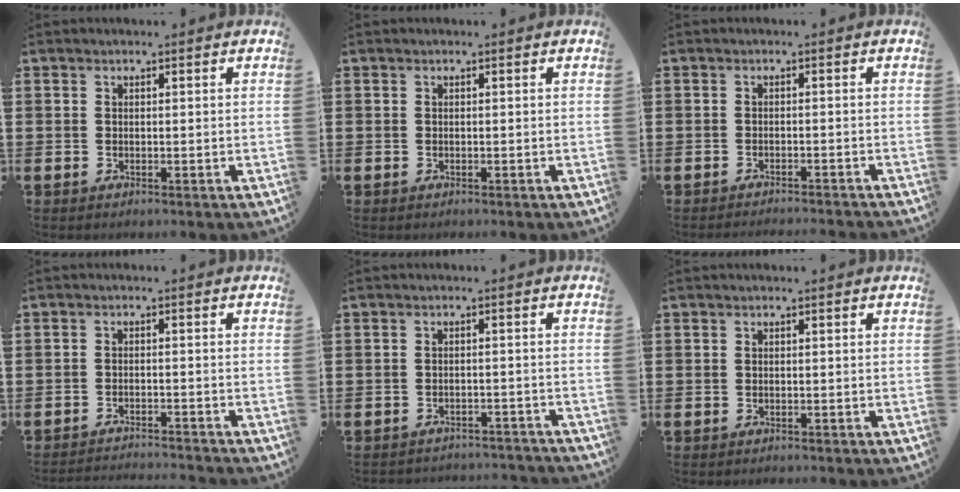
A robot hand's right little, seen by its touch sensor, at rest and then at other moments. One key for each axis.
{"total": 0.0}
{"total": 1.2, "fx": -1.2, "fy": -0.2, "fz": 0.0, "tx": 0.001, "ty": 0.002, "tz": -0.025}
{"total": 2.0, "fx": -2.0, "fy": -0.3, "fz": -0.1, "tx": -0.001, "ty": 0.003, "tz": -0.042}
{"total": 1.9, "fx": -1.9, "fy": 0.0, "fz": -0.2, "tx": -0.003, "ty": 0.002, "tz": -0.041}
{"total": 0.0}